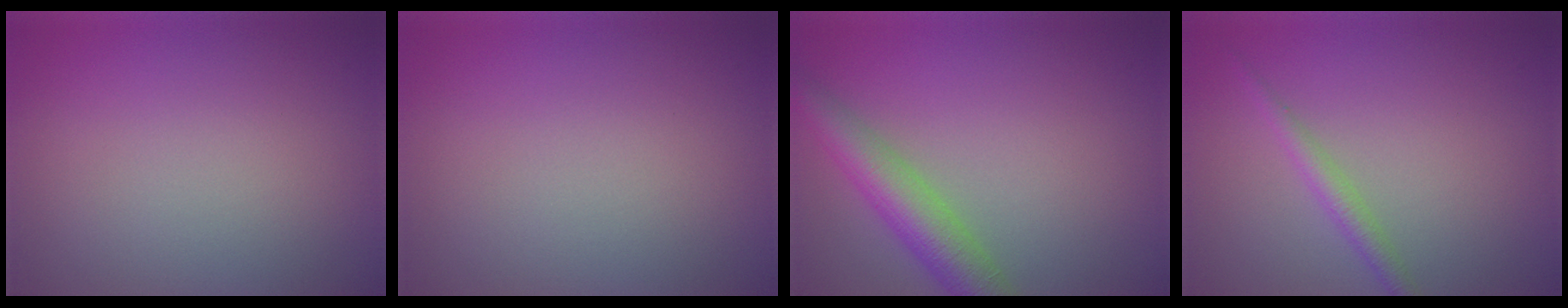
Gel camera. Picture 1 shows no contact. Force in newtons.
{"total": 0.0}
{"total": 5.4, "press": 5.4, "slide": 0.2}
{"total": 1.8, "press": 1.8, "slide": 0.1}